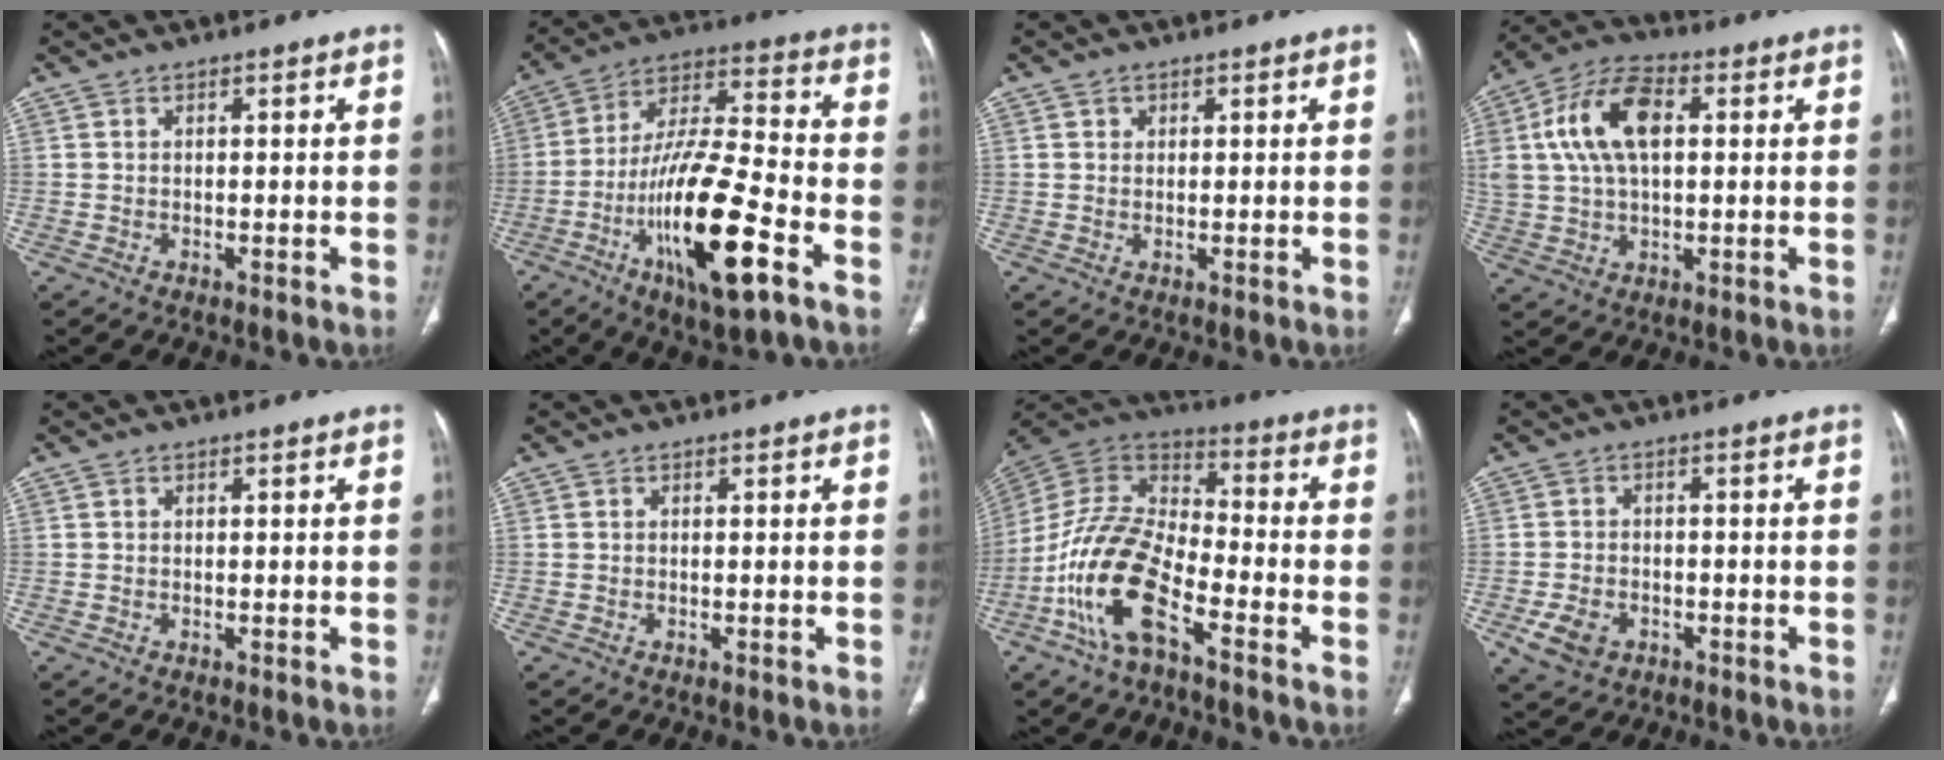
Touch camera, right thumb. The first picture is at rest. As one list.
[{"total": 20.8, "force": [-8.8, 5.5, 18.1], "torque": [-0.344, 0.038, -0.148]}, {"total": 1.1, "force": [0.5, 0.9, 0.2], "torque": [0.006, -0.001, 0.007]}, {"total": 13.8, "force": [3.0, 7.7, 11.0], "torque": [-0.217, 0.019, 0.054]}, {"total": 0.0}, {"total": 0.0}, {"total": 16.2, "force": [-7.7, 6.9, 12.5], "torque": [-0.246, 0.056, -0.156]}, {"total": 5.5, "force": [-2.3, 4.0, 2.9], "torque": [-0.055, 0.009, -0.034]}]